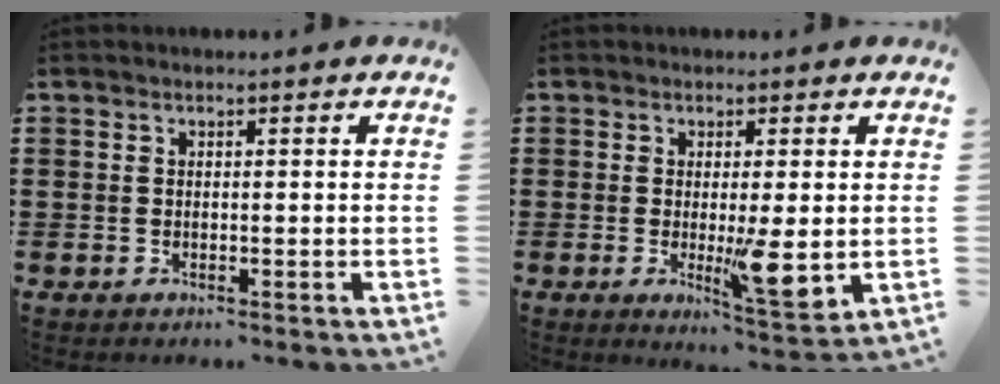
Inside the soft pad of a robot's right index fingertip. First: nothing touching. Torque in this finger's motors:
{"motor_torque": [1.69, 0.25, 0.44, 0.20]}